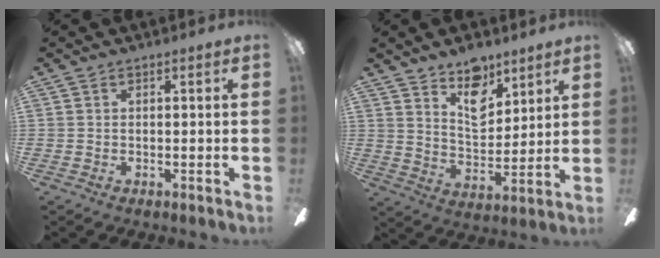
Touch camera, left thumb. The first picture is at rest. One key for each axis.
{"total": 11.0, "fx": 8.0, "fy": 5.6, "fz": 5.0, "tx": -0.066, "ty": -0.046, "tz": 0.145}